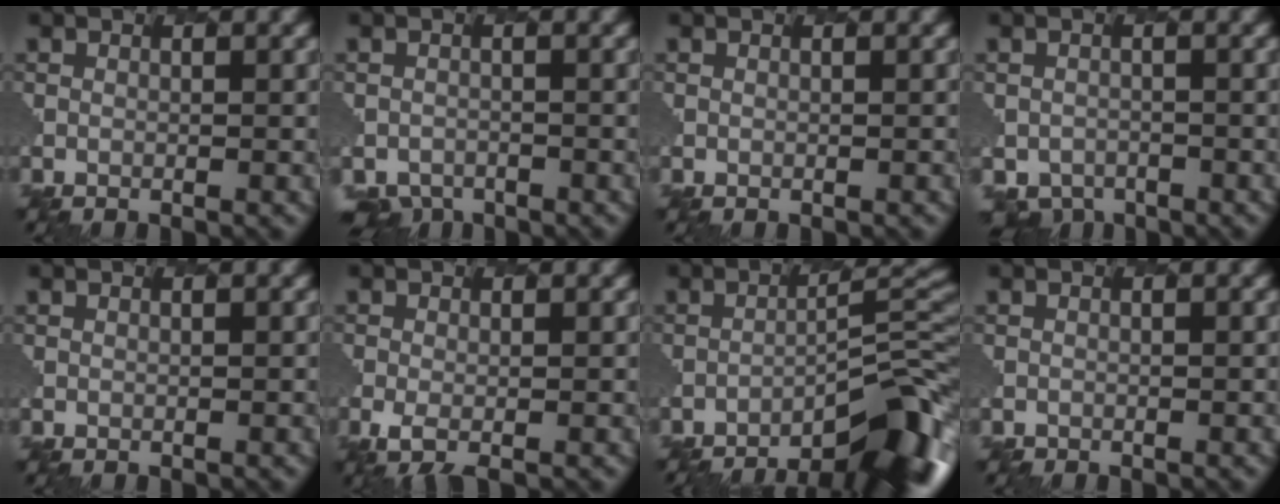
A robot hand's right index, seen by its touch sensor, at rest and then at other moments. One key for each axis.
{"total": 5.0, "fx": -4.7, "fy": 1.5, "fz": -0.6, "tx": -0.005, "ty": -0.005, "tz": -0.053}
{"total": 0.0}
{"total": 3.8, "fx": -3.4, "fy": 1.5, "fz": -0.8, "tx": -0.002, "ty": -0.008, "tz": -0.038}
{"total": 0.0}
{"total": 2.3, "fx": -1.6, "fy": 0.3, "fz": 1.7, "tx": -0.044, "ty": -0.001, "tz": -0.021}
{"total": 11.3, "fx": -8.6, "fy": 2.5, "fz": 6.9, "tx": -0.101, "ty": 0.019, "tz": -0.111}
{"total": 0.7, "fx": -0.5, "fy": 0.1, "fz": -0.5, "tx": 0.005, "ty": 0.004, "tz": -0.007}